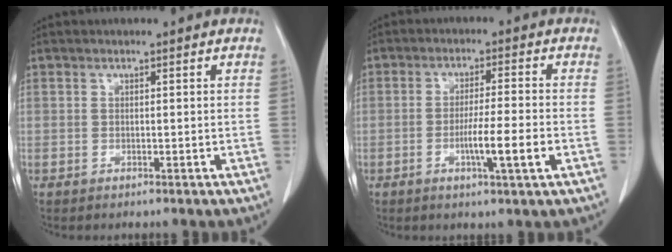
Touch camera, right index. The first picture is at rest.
{"total": 6.8, "force": [-2.2, -0.4, 6.4], "torque": [-0.107, -0.009, -0.037]}